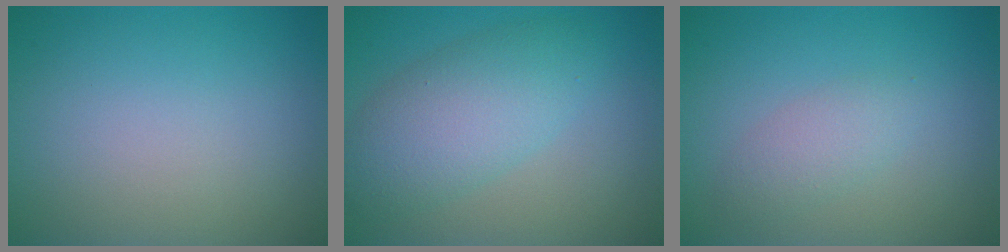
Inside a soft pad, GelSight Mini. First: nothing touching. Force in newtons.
{"total": 5.6, "press": 5.5, "slide": 0.1}
{"total": 2.0, "press": 1.9, "slide": 0.1}